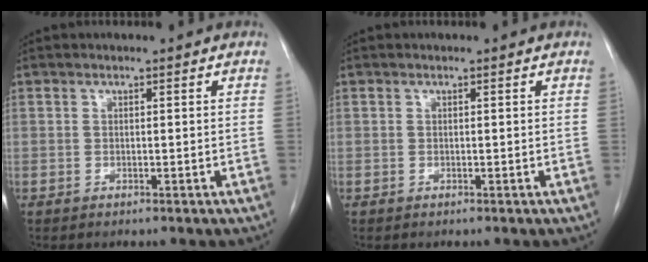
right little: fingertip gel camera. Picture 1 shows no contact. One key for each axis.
{"total": 0.0}